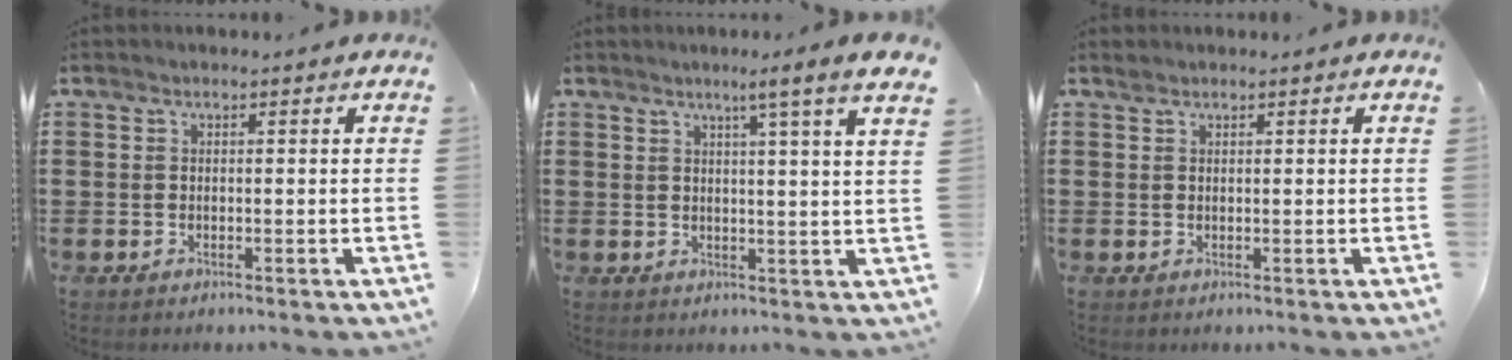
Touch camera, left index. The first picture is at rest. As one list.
[{"total": 4.6, "force": [3.1, -1.2, 3.2], "torque": [-0.061, -0.016, 0.045]}, {"total": 1.1, "force": [0.8, 0.7, 0.0], "torque": [-0.002, 0.002, 0.017]}]